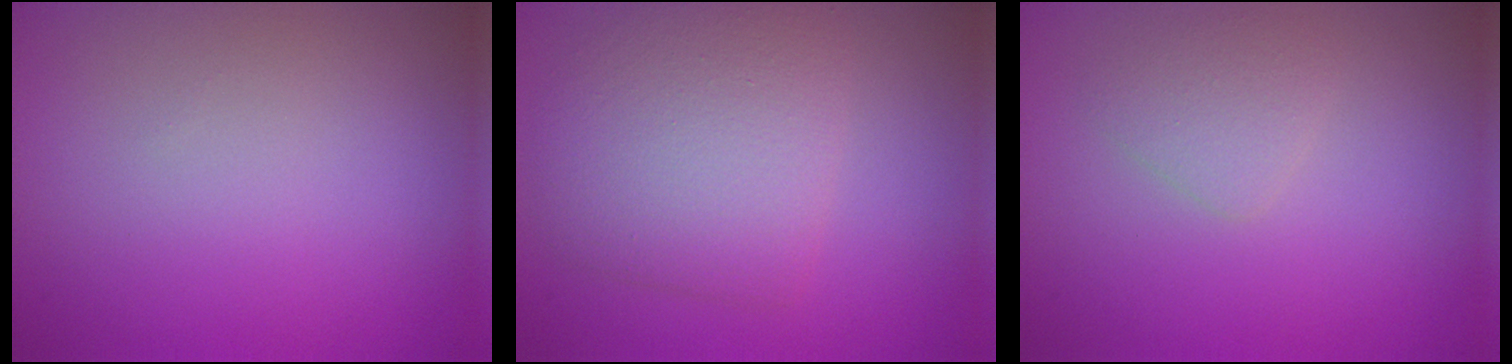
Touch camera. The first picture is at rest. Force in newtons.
{"total": 5.9, "press": 5.9, "slide": 0.2}
{"total": 1.6, "press": 1.6, "slide": 0.1}